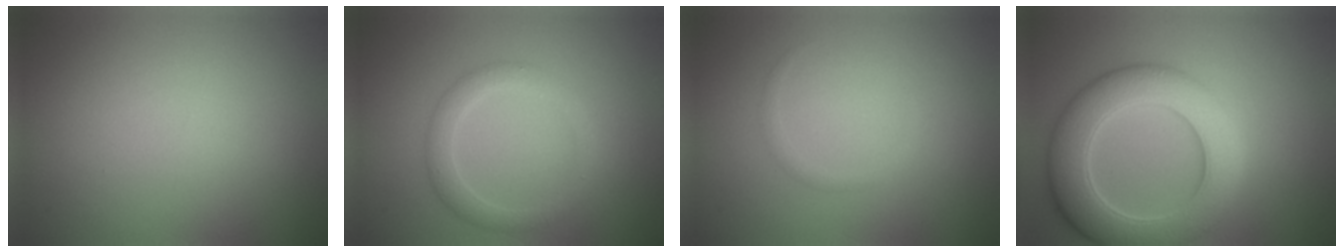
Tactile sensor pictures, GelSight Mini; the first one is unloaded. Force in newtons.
{"total": 2.4, "press": 2.4, "slide": 0.1}
{"total": 0.7, "press": 0.7, "slide": 0.0}
{"total": 8.3, "press": 8.3, "slide": 0.5}